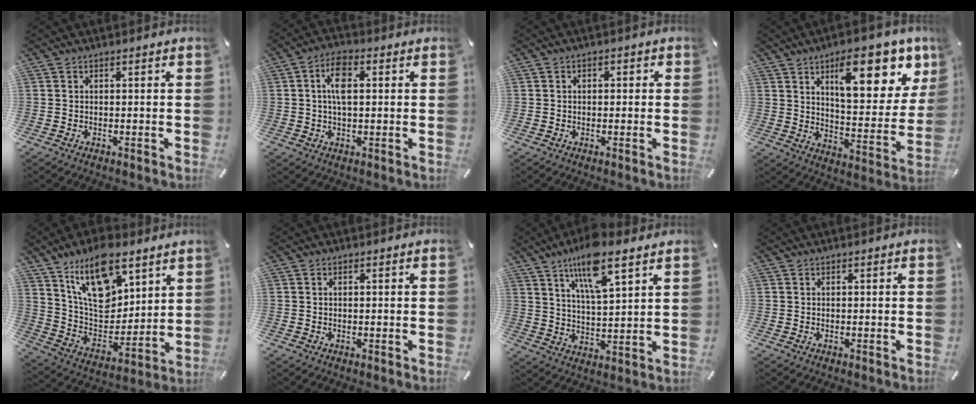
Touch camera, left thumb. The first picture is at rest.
{"total": 7.2, "force": [1.3, 3.9, 5.9], "torque": [-0.103, 0.010, 0.020]}
{"total": 1.7, "force": [-0.1, 1.3, 1.1], "torque": [-0.013, 0.004, -0.007]}
{"total": 19.7, "force": [11.1, 8.3, 14.0], "torque": [-0.177, -0.067, 0.176]}
{"total": 17.1, "force": [10.2, 9.9, 9.4], "torque": [-0.166, -0.057, 0.185]}
{"total": 0.6, "force": [0.2, 0.4, 0.5], "torque": [-0.011, 0.002, 0.003]}
{"total": 12.1, "force": [8.7, 3.2, 7.9], "torque": [-0.141, -0.033, 0.150]}
{"total": 0.0}